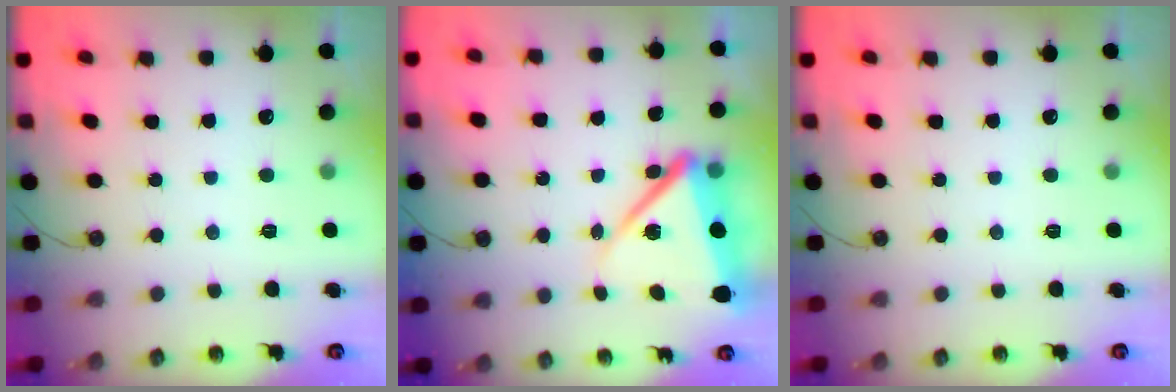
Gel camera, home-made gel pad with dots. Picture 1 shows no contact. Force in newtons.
{"total": 12.6, "press": 12.6, "slide": 1.0}
{"total": 0.0}